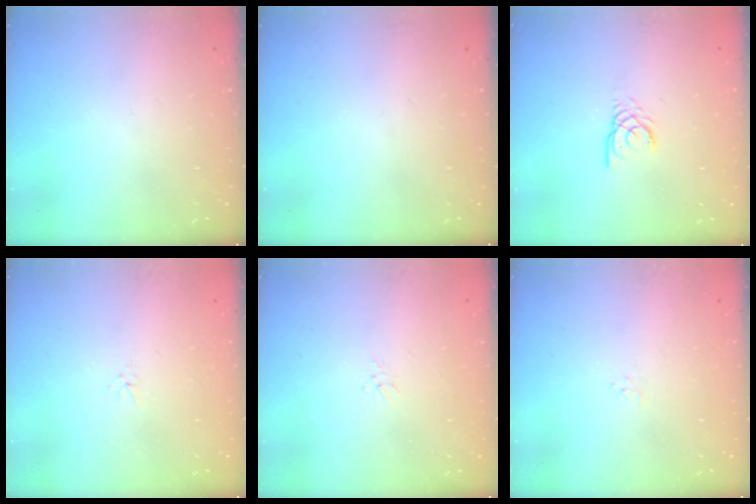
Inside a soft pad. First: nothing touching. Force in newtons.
{"total": 0.0}
{"total": 2.7, "press": 2.7, "slide": 0.2}
{"total": 1.6, "press": 1.6, "slide": 0.2}
{"total": 1.2, "press": 1.1, "slide": 0.3}
{"total": 2.9, "press": 2.9, "slide": 0.3}